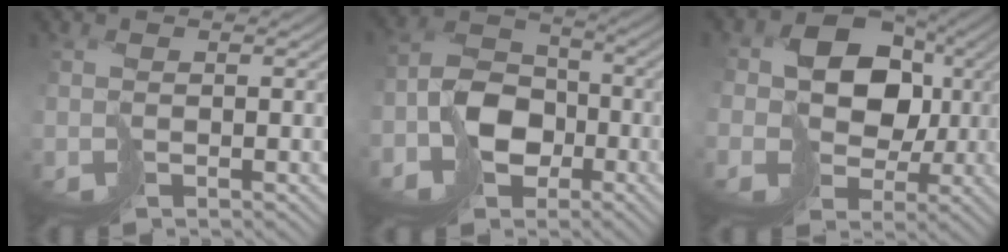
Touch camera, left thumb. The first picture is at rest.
{"total": 7.1, "force": [-3.7, 5.2, 3.0], "torque": [-0.055, -0.002, -0.082]}
{"total": 9.5, "force": [1.1, 8.2, 4.6], "torque": [-0.057, -0.004, 0.002]}